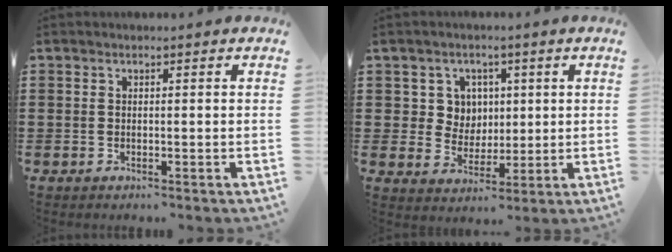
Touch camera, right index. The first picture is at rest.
{"total": 5.5, "force": [1.6, 5.1, 1.3], "torque": [-0.051, 0.018, 0.029]}